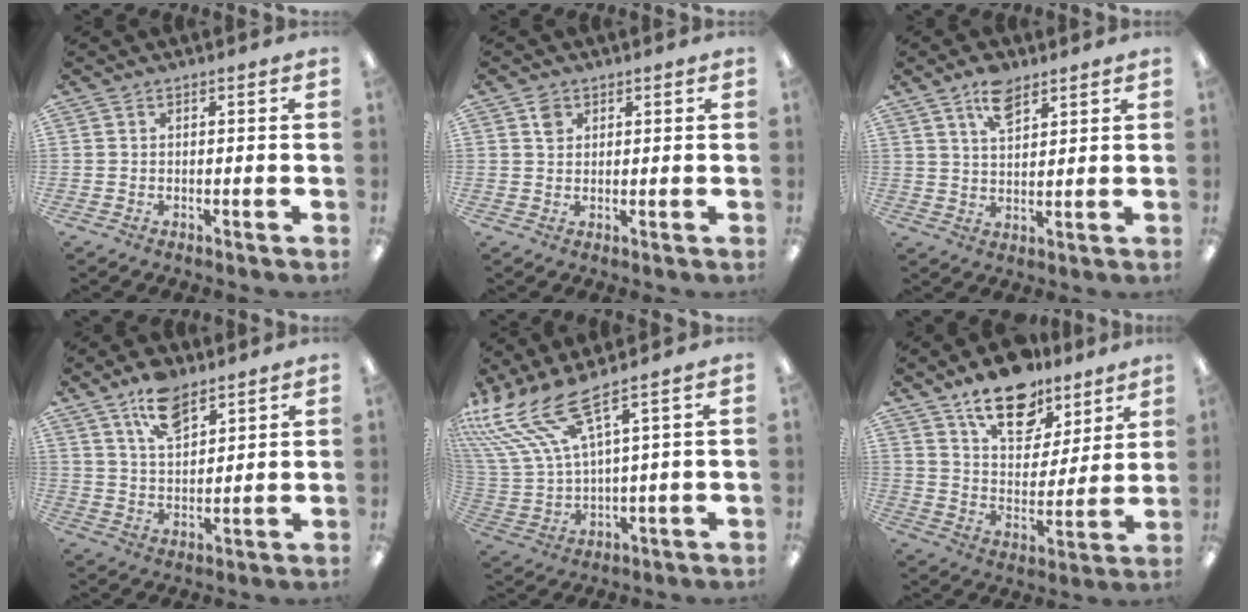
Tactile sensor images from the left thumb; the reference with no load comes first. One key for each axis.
{"total": 3.1, "fx": 1.9, "fy": 2.3, "fz": 0.9, "tx": -0.014, "ty": -0.002, "tz": 0.036}
{"total": 7.5, "fx": 5.0, "fy": 3.6, "fz": 4.3, "tx": -0.072, "ty": -0.016, "tz": 0.089}
{"total": 10.4, "fx": 7.2, "fy": 5.0, "fz": 5.7, "tx": -0.105, "ty": -0.025, "tz": 0.130}
{"total": 15.2, "fx": 9.7, "fy": 4.4, "fz": 10.8, "tx": -0.257, "ty": -0.057, "tz": 0.170}
{"total": 16.8, "fx": 12.0, "fy": 8.7, "fz": 7.8, "tx": -0.123, "ty": -0.067, "tz": 0.212}